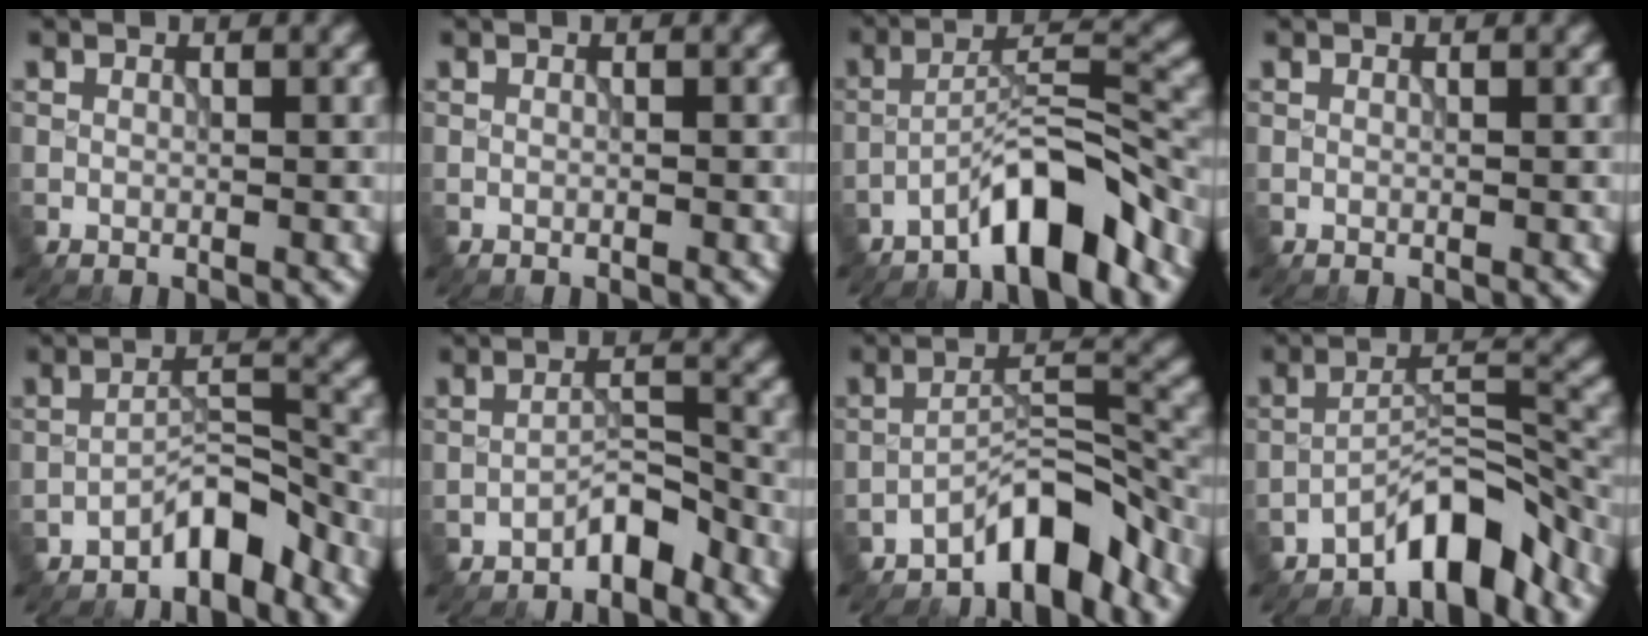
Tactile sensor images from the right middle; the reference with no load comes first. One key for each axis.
{"total": 0.0}
{"total": 6.8, "fx": -4.9, "fy": 1.1, "fz": 4.5, "tx": -0.068, "ty": 0.020, "tz": -0.087}
{"total": 0.0}
{"total": 3.8, "fx": -3.1, "fy": 1.0, "fz": 2.1, "tx": -0.026, "ty": 0.022, "tz": -0.056}
{"total": 2.7, "fx": -2.2, "fy": 0.7, "fz": 1.4, "tx": -0.017, "ty": 0.018, "tz": -0.039}
{"total": 5.6, "fx": -4.6, "fy": 1.4, "fz": 3.0, "tx": -0.035, "ty": 0.018, "tz": -0.082}
{"total": 6.0, "fx": -4.8, "fy": 1.4, "fz": 3.2, "tx": -0.037, "ty": 0.017, "tz": -0.086}